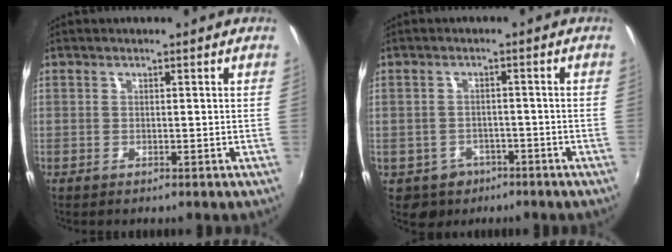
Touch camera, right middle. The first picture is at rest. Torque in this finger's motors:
{"motor_torque": [-0.15, -0.01, -0.07, -0.01]}